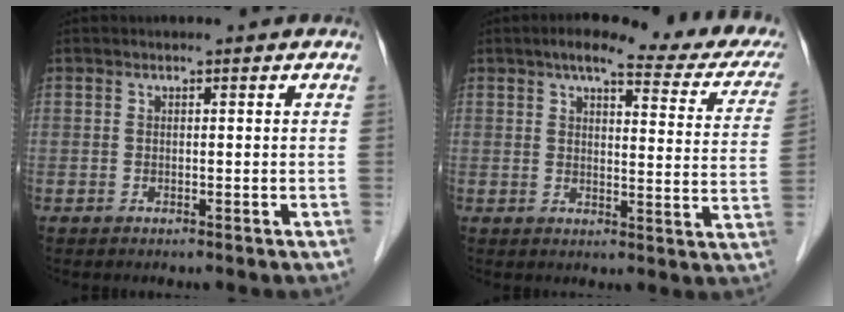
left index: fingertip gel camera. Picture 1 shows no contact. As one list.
[{"total": 19.0, "force": [15.0, 3.6, 11.0], "torque": [-0.131, 0.007, 0.163]}]